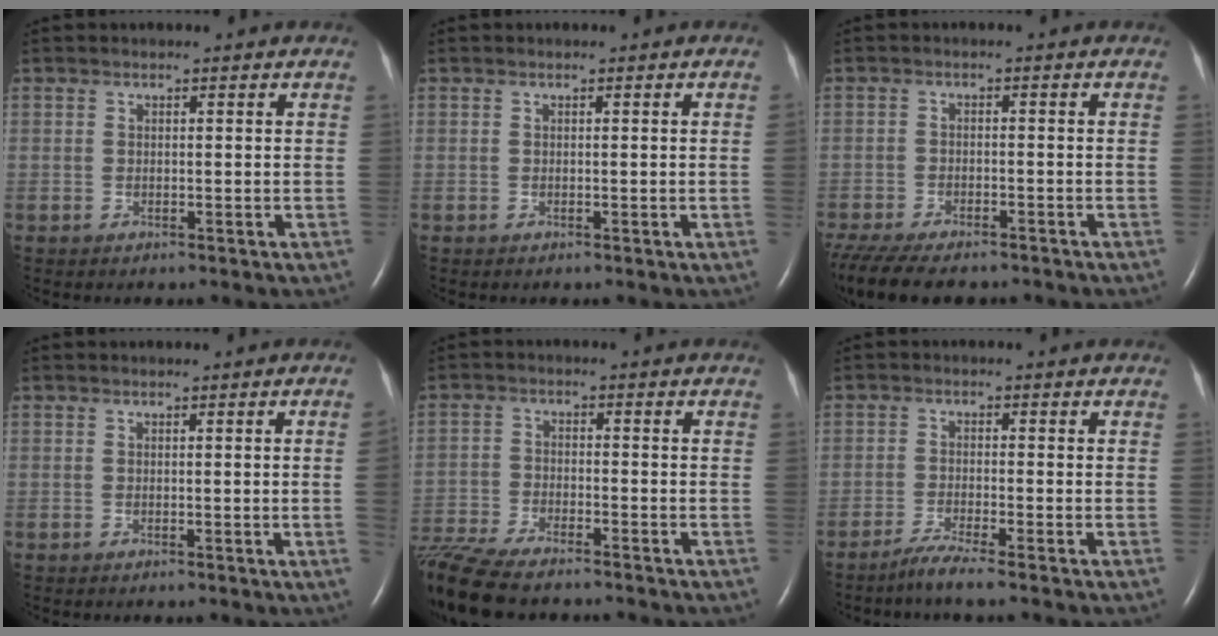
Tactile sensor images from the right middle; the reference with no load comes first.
{"total": 0.5, "force": [0.0, -0.2, 0.5], "torque": [-0.007, -0.001, 0.000]}
{"total": 14.3, "force": [-11.5, 4.6, 7.0], "torque": [-0.163, -0.026, -0.166]}
{"total": 1.9, "force": [-0.1, -0.9, 1.7], "torque": [-0.021, -0.002, 0.000]}
{"total": 14.4, "force": [-12.1, 3.1, 7.1], "torque": [-0.164, -0.025, -0.203]}
{"total": 3.1, "force": [-2.5, -0.8, 1.7], "torque": [-0.047, -0.011, -0.054]}